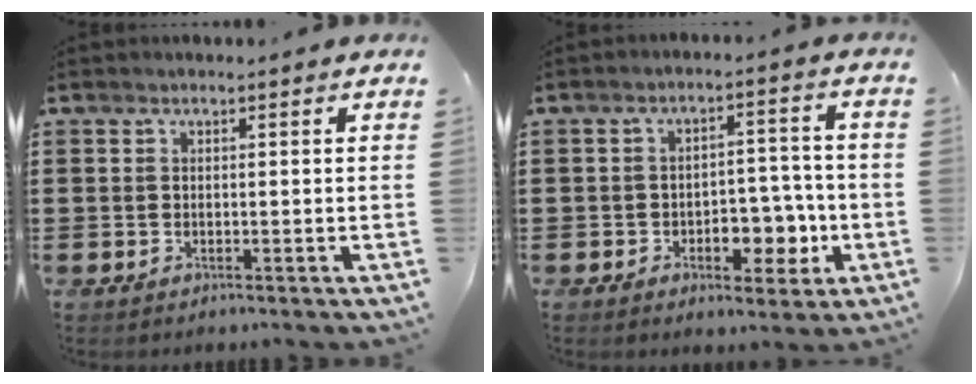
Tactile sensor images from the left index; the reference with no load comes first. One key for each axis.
{"total": 6.5, "fx": -2.3, "fy": 4.3, "fz": 4.3, "tx": -0.060, "ty": 0.008, "tz": -0.043}